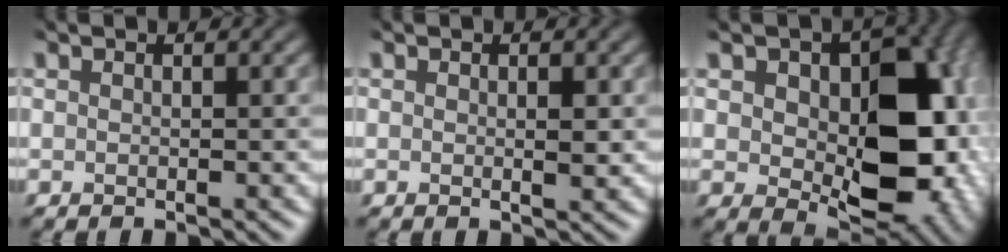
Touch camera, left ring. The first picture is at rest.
{"total": 1.2, "force": [0.1, 0.3, 1.1], "torque": [-0.017, -0.003, 0.007]}
{"total": 11.7, "force": [0.1, 7.7, 8.7], "torque": [-0.117, -0.011, 0.010]}